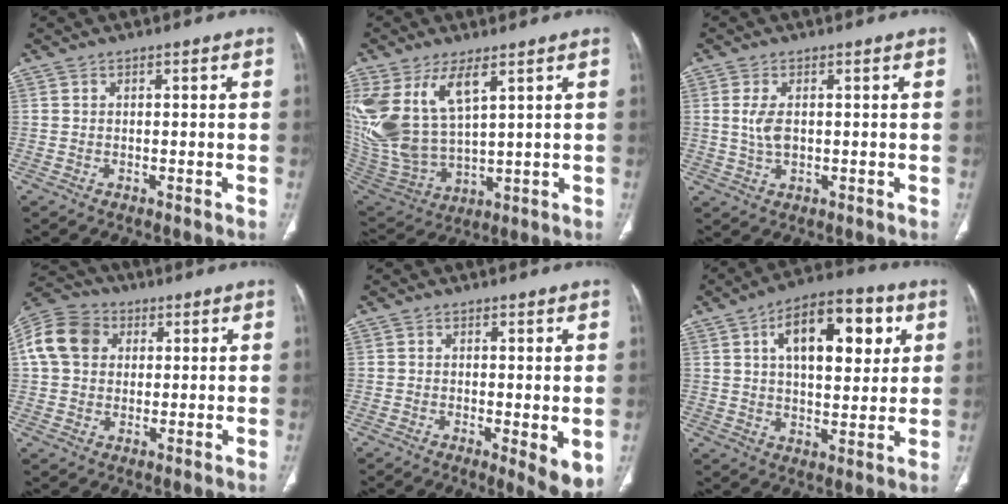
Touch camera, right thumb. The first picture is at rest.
{"total": 16.8, "force": [7.1, 7.9, 13.0], "torque": [-0.273, -0.028, 0.162]}
{"total": 4.1, "force": [0.5, 2.3, 3.4], "torque": [-0.076, -0.003, 0.012]}
{"total": 12.3, "force": [3.1, 10.0, 6.5], "torque": [-0.120, 0.020, 0.048]}
{"total": 6.3, "force": [-1.0, 1.8, 5.9], "torque": [-0.085, -0.019, -0.014]}
{"total": 17.5, "force": [5.9, 8.7, 14.0], "torque": [-0.173, 0.002, 0.088]}